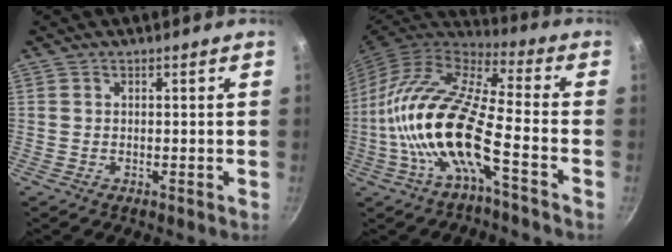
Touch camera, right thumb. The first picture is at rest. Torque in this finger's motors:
{"motor_torque": [0.49, 1.28, 2.37, -0.40, 0.76]}